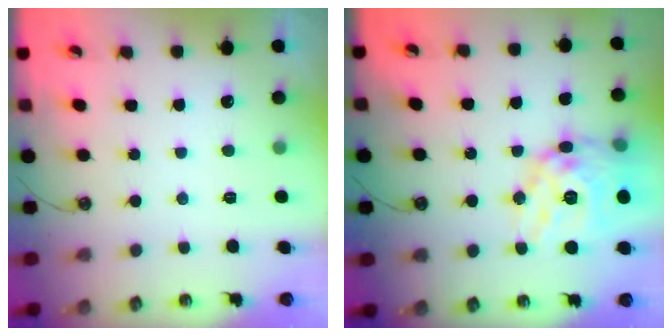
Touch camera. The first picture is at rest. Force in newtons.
{"total": 18.9, "press": 18.8, "slide": 1.6}